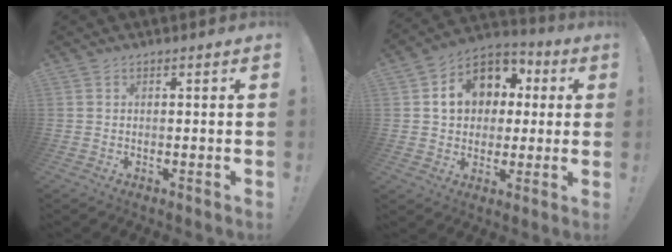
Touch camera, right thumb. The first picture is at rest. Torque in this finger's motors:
{"motor_torque": [1.29, 2.75, 0.69, -0.15, 0.04]}